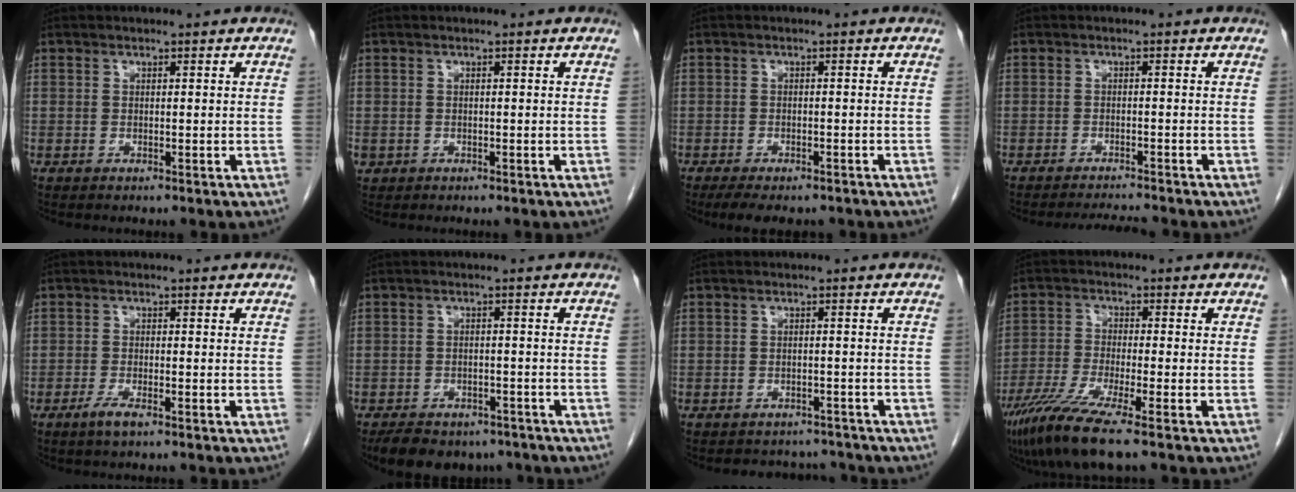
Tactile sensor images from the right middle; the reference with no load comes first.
{"total": 0.9, "force": [-0.3, 0.9, 0.3], "torque": [-0.010, 0.002, 0.001]}
{"total": 7.5, "force": [-5.9, 2.9, 3.5], "torque": [-0.043, -0.005, -0.081]}
{"total": 3.7, "force": [-3.6, -0.4, 0.7], "torque": [-0.013, -0.013, -0.055]}
{"total": 2.4, "force": [-1.6, 0.3, 1.7], "torque": [-0.040, -0.003, -0.031]}
{"total": 10.4, "force": [-8.1, 5.3, 3.7], "torque": [-0.056, -0.002, -0.108]}
{"total": 5.5, "force": [-5.2, 1.9, -0.1], "torque": [0.006, 0.013, -0.061]}
{"total": 9.2, "force": [-6.4, -0.4, 6.6], "torque": [-0.130, -0.029, -0.118]}